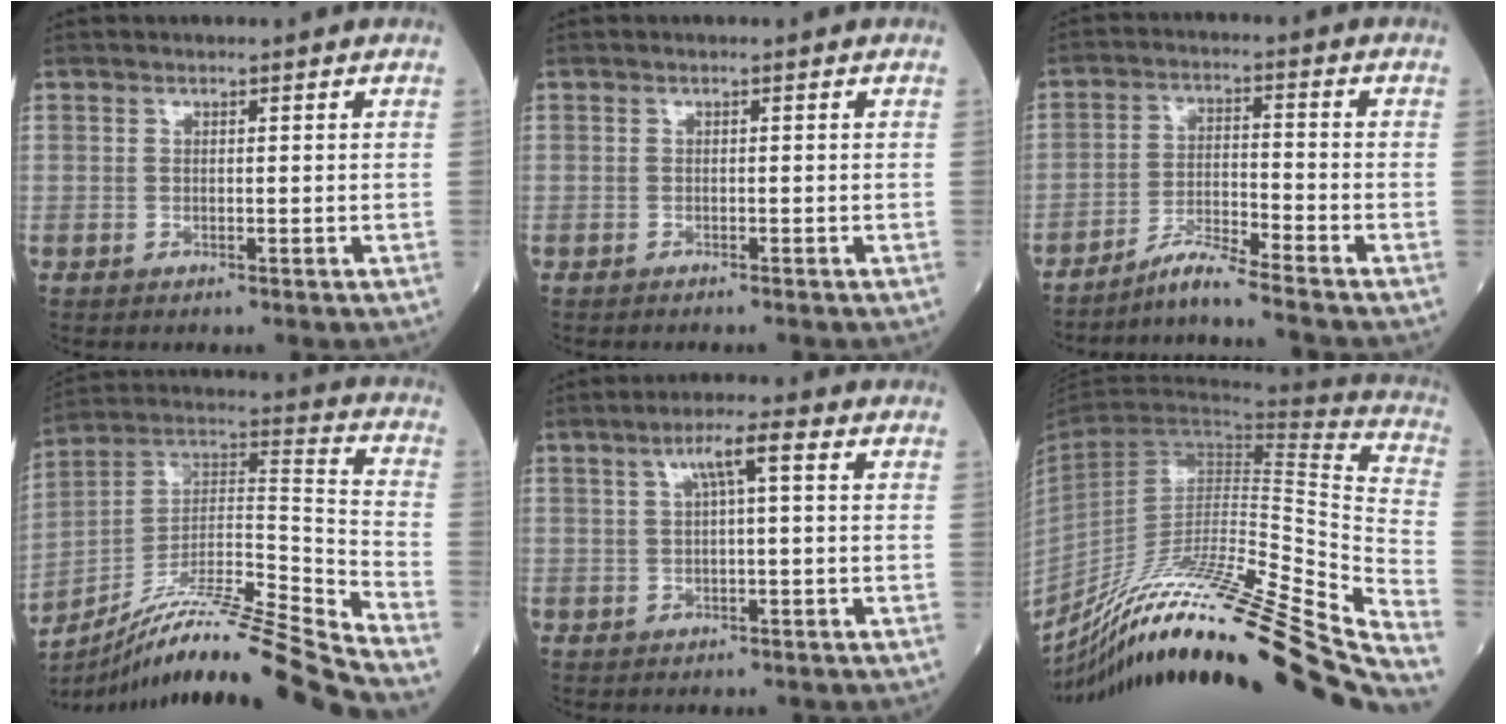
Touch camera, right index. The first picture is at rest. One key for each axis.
{"total": 1.3, "fx": -1.2, "fy": -0.1, "fz": 0.5, "tx": -0.006, "ty": 0.001, "tz": -0.016}
{"total": 6.3, "fx": -5.7, "fy": -2.1, "fz": 1.6, "tx": -0.037, "ty": -0.017, "tz": -0.105}
{"total": 22.0, "fx": -18.9, "fy": -1.8, "fz": 11.0, "tx": -0.187, "ty": 0.010, "tz": -0.329}
{"total": 4.3, "fx": 1.2, "fy": 0.2, "fz": 4.1, "tx": -0.073, "ty": 0.015, "tz": 0.022}
{"total": 37.6, "fx": -30.8, "fy": -0.3, "fz": 21.5, "tx": -0.238, "ty": -0.070, "tz": -0.472}